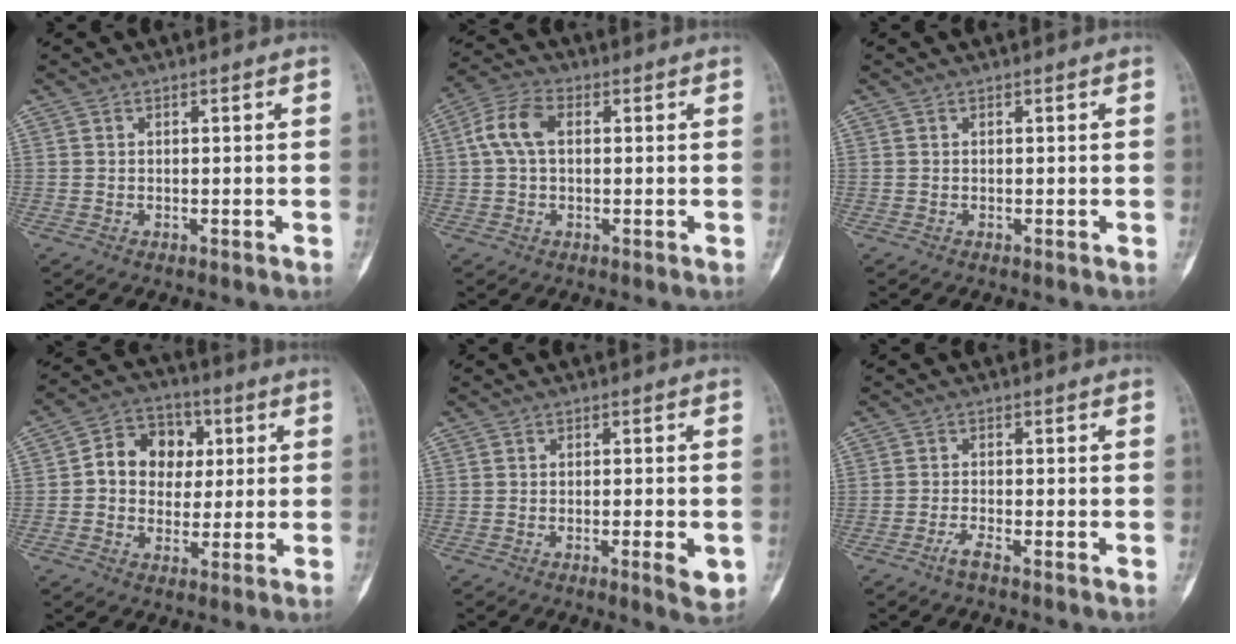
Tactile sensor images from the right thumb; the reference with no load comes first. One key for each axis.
{"total": 6.9, "fx": 1.1, "fy": 4.1, "fz": 5.5, "tx": -0.117, "ty": 0.024, "tz": 0.016}
{"total": 0.0}
{"total": 10.7, "fx": 1.6, "fy": 8.7, "fz": 6.0, "tx": -0.049, "ty": 0.016, "tz": 0.016}
{"total": 4.4, "fx": -1.4, "fy": 1.0, "fz": 4.0, "tx": -0.056, "ty": -0.004, "tz": -0.019}
{"total": 2.0, "fx": -1.5, "fy": 0.0, "fz": 1.3, "tx": -0.036, "ty": 0.002, "tz": -0.033}